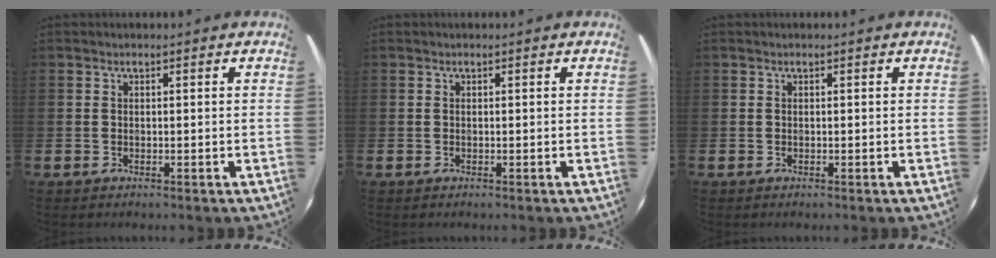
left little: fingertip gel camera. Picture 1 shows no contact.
{"total": 0.0}
{"total": 0.0}